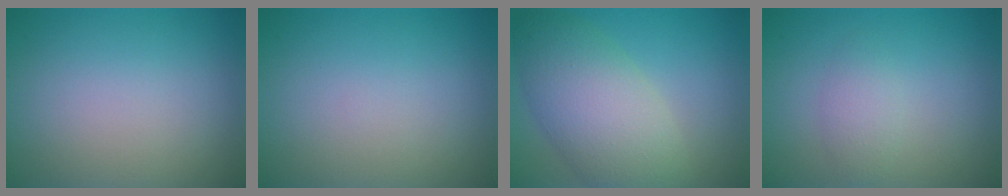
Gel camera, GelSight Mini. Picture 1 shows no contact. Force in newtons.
{"total": 0.0}
{"total": 7.6, "press": 7.6, "slide": 0.3}
{"total": 1.8, "press": 1.8, "slide": 0.0}